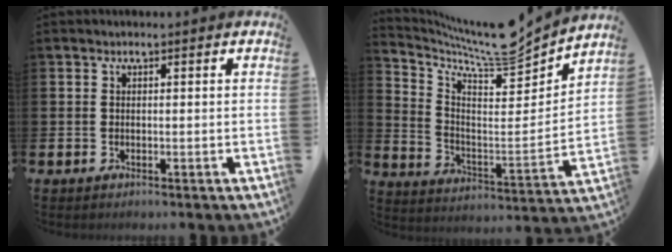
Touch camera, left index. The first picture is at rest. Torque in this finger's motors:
{"motor_torque": [0.09, -2.05, 0.06, 0.00]}